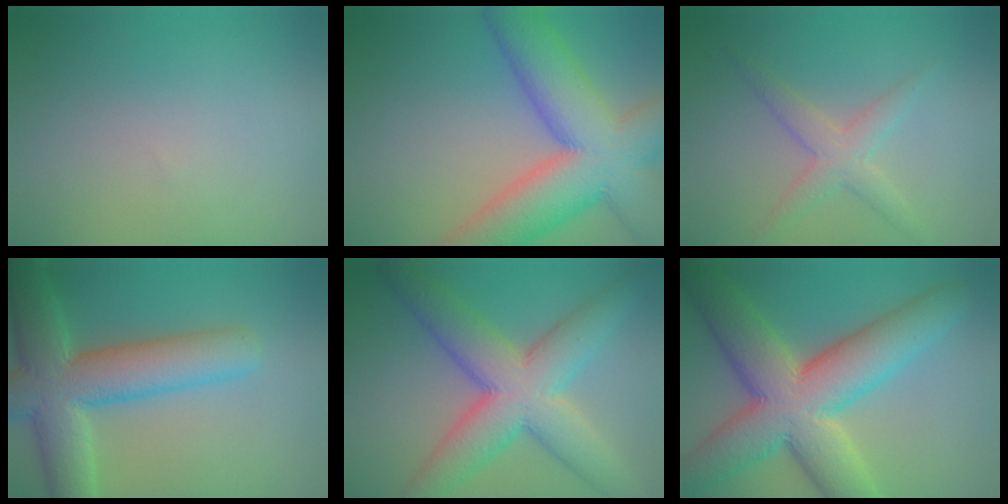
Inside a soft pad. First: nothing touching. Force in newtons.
{"total": 13.1, "press": 13.1, "slide": 0.7}
{"total": 2.7, "press": 2.7, "slide": 0.1}
{"total": 9.4, "press": 9.4, "slide": 0.8}
{"total": 9.1, "press": 9.1, "slide": 0.2}
{"total": 12.2, "press": 12.1, "slide": 0.9}